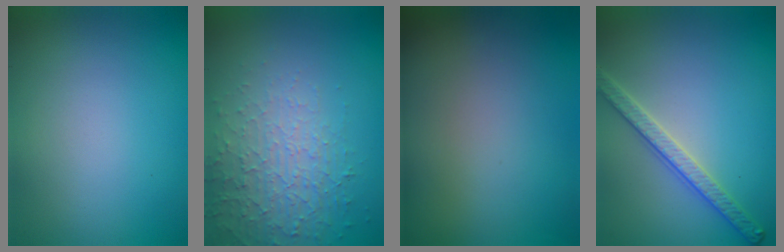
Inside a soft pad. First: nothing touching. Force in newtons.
{"total": 4.2, "press": 3.1, "slide": 2.7}
{"total": 0.0}
{"total": 3.0, "press": 2.9, "slide": 0.7}